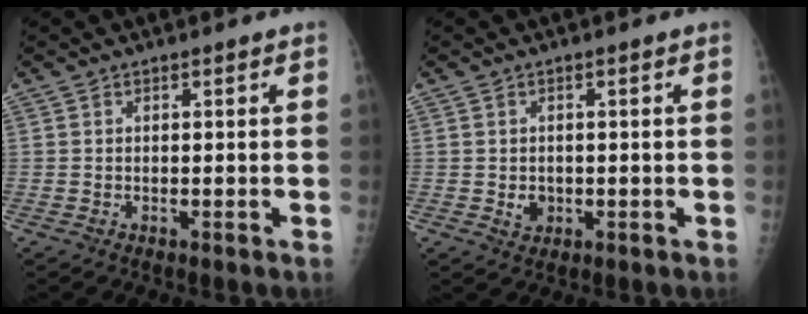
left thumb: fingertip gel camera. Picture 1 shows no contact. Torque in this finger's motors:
{"motor_torque": [-0.22, 0.17, 0.05, 0.04, 0.00]}